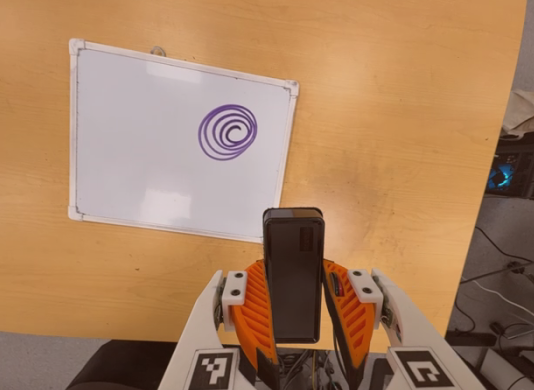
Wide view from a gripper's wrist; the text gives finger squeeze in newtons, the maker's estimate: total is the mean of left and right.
{"total": 4.8, "left": 3.8, "right": 5.9}